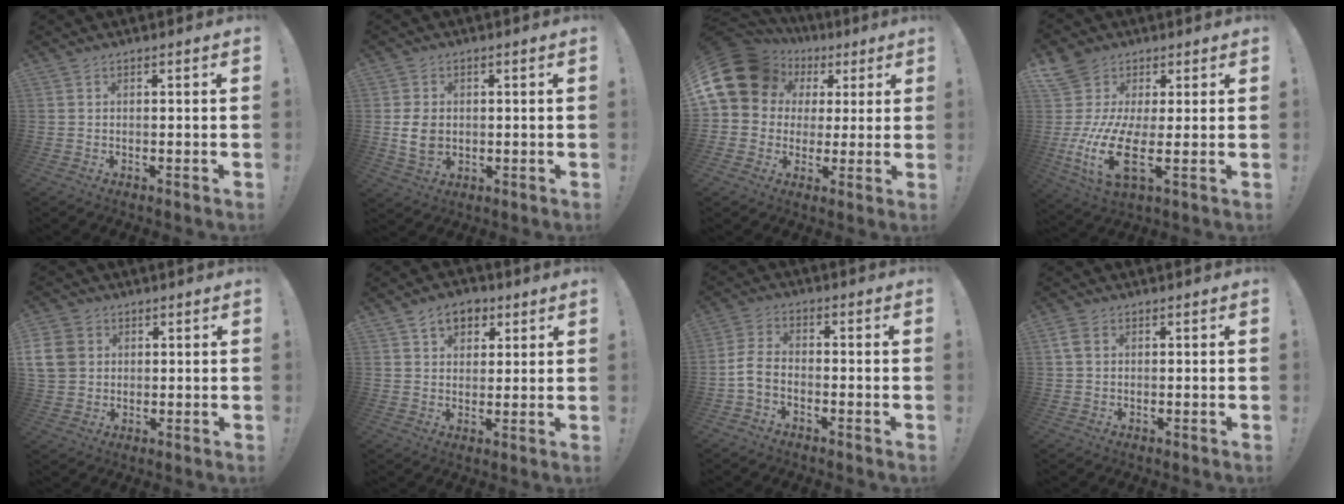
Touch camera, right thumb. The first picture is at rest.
{"total": 7.8, "force": [0.2, 6.3, 4.7], "torque": [-0.074, 0.000, 0.005]}
{"total": 16.7, "force": [5.8, 13.3, 8.2], "torque": [-0.147, -0.027, 0.123]}
{"total": 15.8, "force": [1.0, 8.4, 13.3], "torque": [-0.284, -0.034, 0.018]}
{"total": 9.7, "force": [2.1, 8.3, 4.5], "torque": [-0.095, -0.001, 0.047]}
{"total": 7.4, "force": [3.8, 5.5, 3.3], "torque": [-0.036, -0.013, 0.070]}
{"total": 5.9, "force": [-2.4, 3.8, 3.8], "torque": [-0.079, 0.010, -0.042]}
{"total": 3.7, "force": [1.2, 2.7, 2.4], "torque": [-0.039, 0.005, 0.024]}